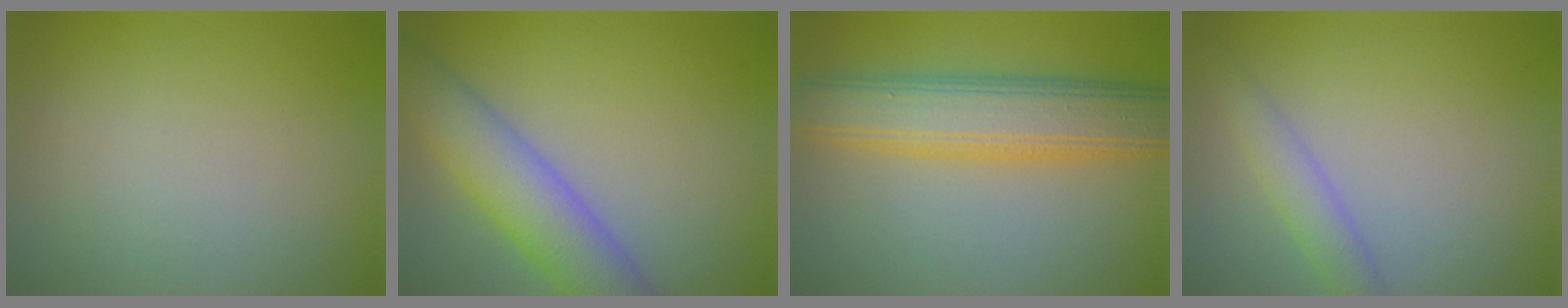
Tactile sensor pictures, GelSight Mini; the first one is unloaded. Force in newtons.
{"total": 6.4, "press": 6.4, "slide": 0.4}
{"total": 7.1, "press": 7.1, "slide": 0.1}
{"total": 2.4, "press": 2.4, "slide": 0.1}